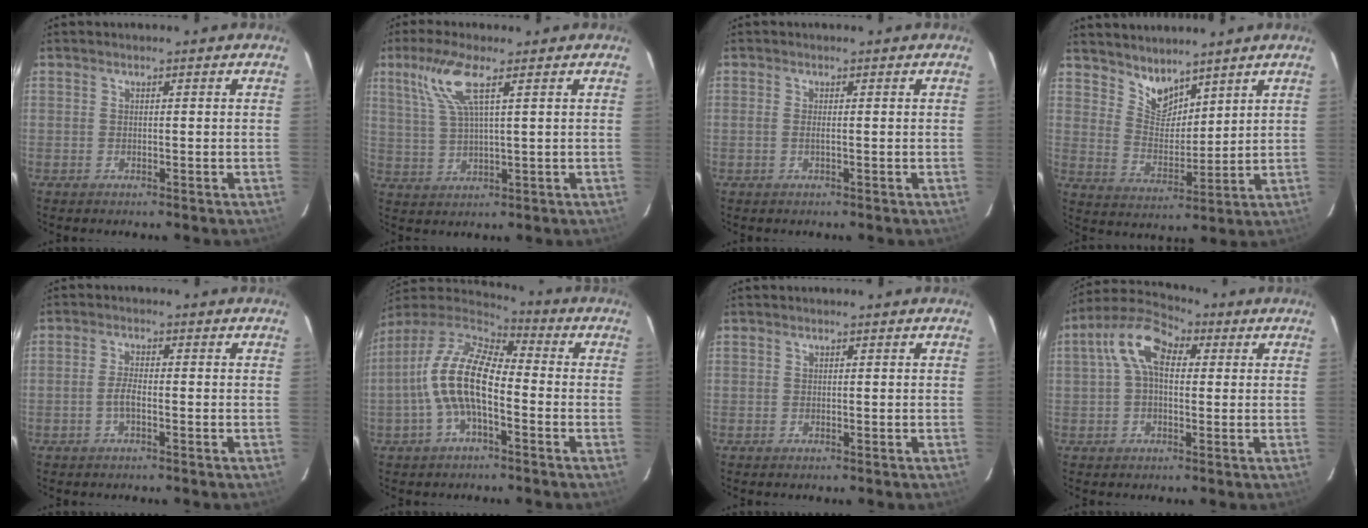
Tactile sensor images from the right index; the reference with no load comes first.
{"total": 8.0, "force": [4.0, 1.0, 6.9], "torque": [-0.150, 0.007, 0.085]}
{"total": 0.8, "force": [-0.1, -0.1, 0.7], "torque": [-0.013, 0.002, -0.003]}
{"total": 7.2, "force": [6.0, 3.1, 2.4], "torque": [-0.033, 0.000, 0.118]}
{"total": 2.3, "force": [-1.0, 0.6, 2.0], "torque": [-0.047, 0.006, -0.021]}
{"total": 12.9, "force": [-2.6, 5.1, 11.6], "torque": [-0.229, 0.012, -0.054]}
{"total": 0.0}
{"total": 9.7, "force": [2.1, 5.6, 7.6], "torque": [-0.150, 0.035, 0.029]}